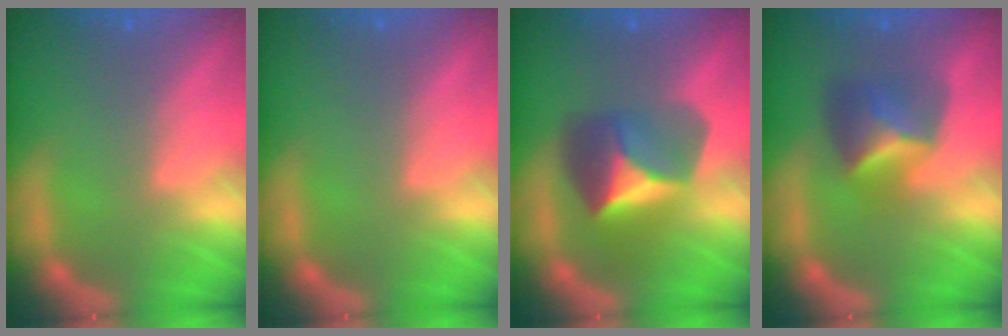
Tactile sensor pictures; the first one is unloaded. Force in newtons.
{"total": 0.0}
{"total": 5.9}
{"total": 4.4}